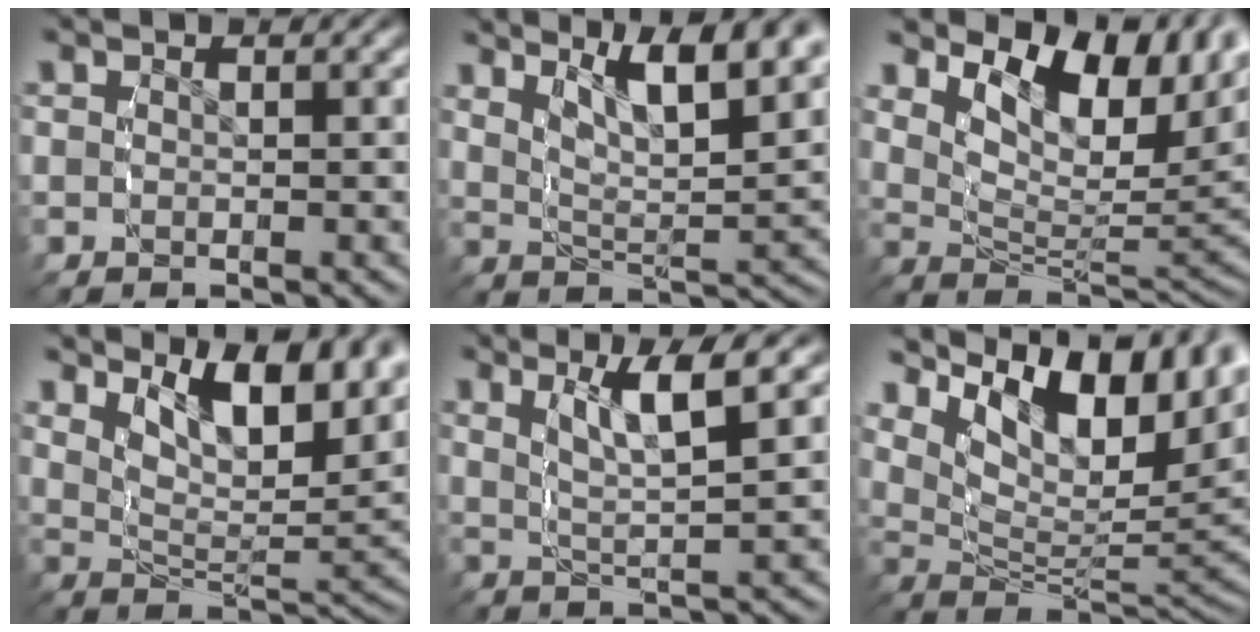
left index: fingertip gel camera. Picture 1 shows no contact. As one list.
[{"total": 7.7, "force": [4.0, 2.7, 6.0], "torque": [-0.091, 0.000, 0.058]}, {"total": 10.3, "force": [3.2, 5.2, 8.3], "torque": [-0.111, 0.000, 0.050]}, {"total": 9.1, "force": [4.0, 4.1, 7.1], "torque": [-0.098, 0.008, 0.055]}, {"total": 4.2, "force": [1.8, 0.6, 3.7], "torque": [-0.064, 0.004, 0.029]}, {"total": 14.4, "force": [5.2, 7.8, 10.9], "torque": [-0.152, 0.016, 0.074]}]